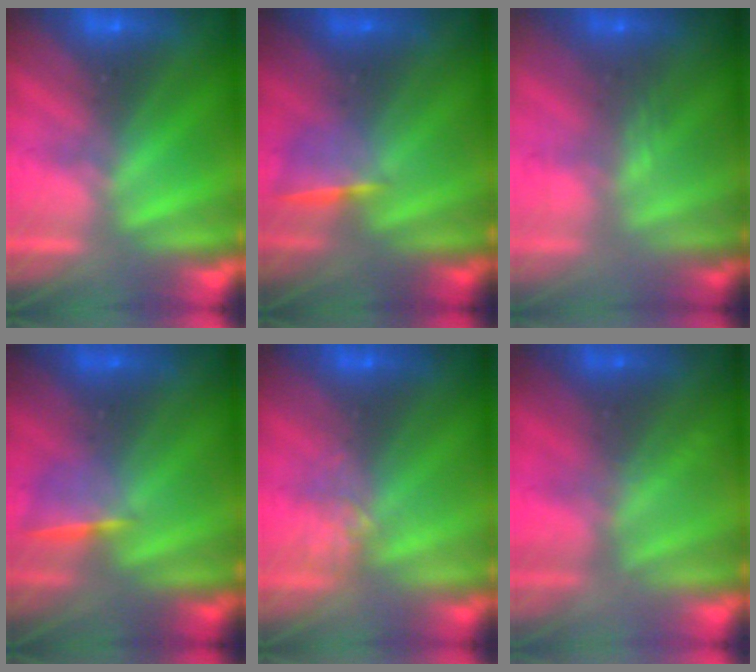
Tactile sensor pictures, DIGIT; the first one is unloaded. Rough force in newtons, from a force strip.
{"total": 1.1}
{"total": 2.8}
{"total": 1.1}
{"total": 4.4}
{"total": 2.2}